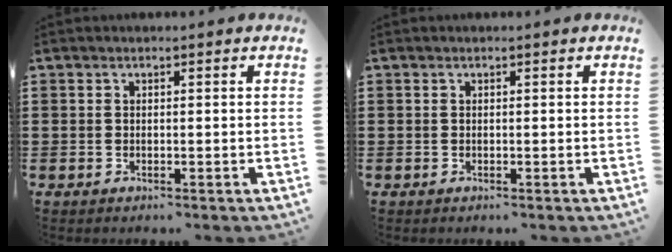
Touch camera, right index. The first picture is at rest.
{"total": 0.0}